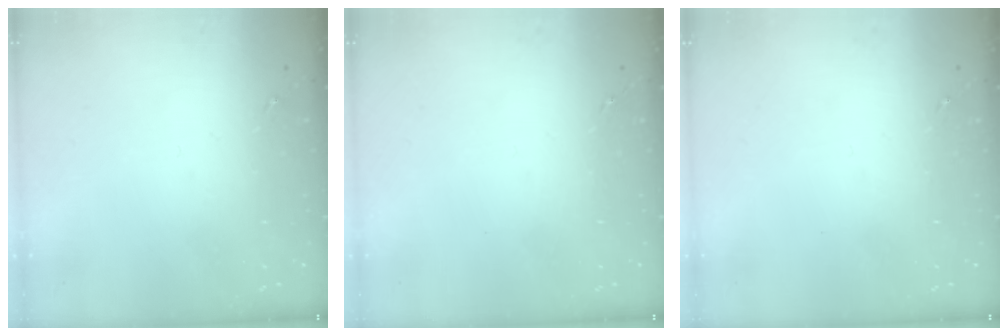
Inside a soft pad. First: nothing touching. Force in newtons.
{"total": 0.0}
{"total": 0.0}